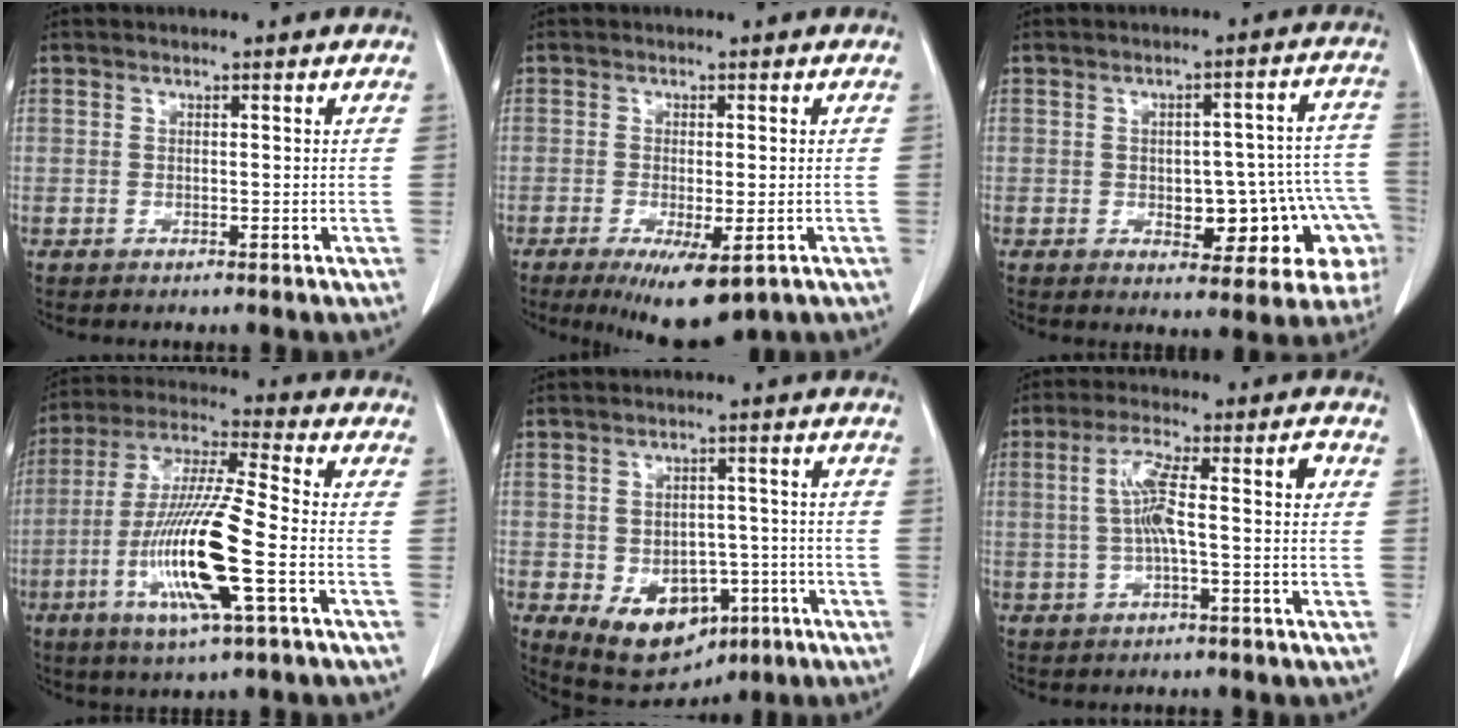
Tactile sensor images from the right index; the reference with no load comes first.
{"total": 8.1, "force": [-4.5, 2.1, 6.4], "torque": [-0.093, -0.020, -0.066]}
{"total": 14.5, "force": [-4.2, 6.4, 12.3], "torque": [-0.091, 0.043, -0.038]}
{"total": 16.1, "force": [-4.6, 0.8, 15.4], "torque": [-0.315, -0.016, -0.089]}
{"total": 10.6, "force": [-4.3, 7.2, 6.5], "torque": [-0.096, 0.005, -0.049]}
{"total": 7.8, "force": [0.3, 0.9, 7.8], "torque": [-0.146, 0.026, 0.006]}